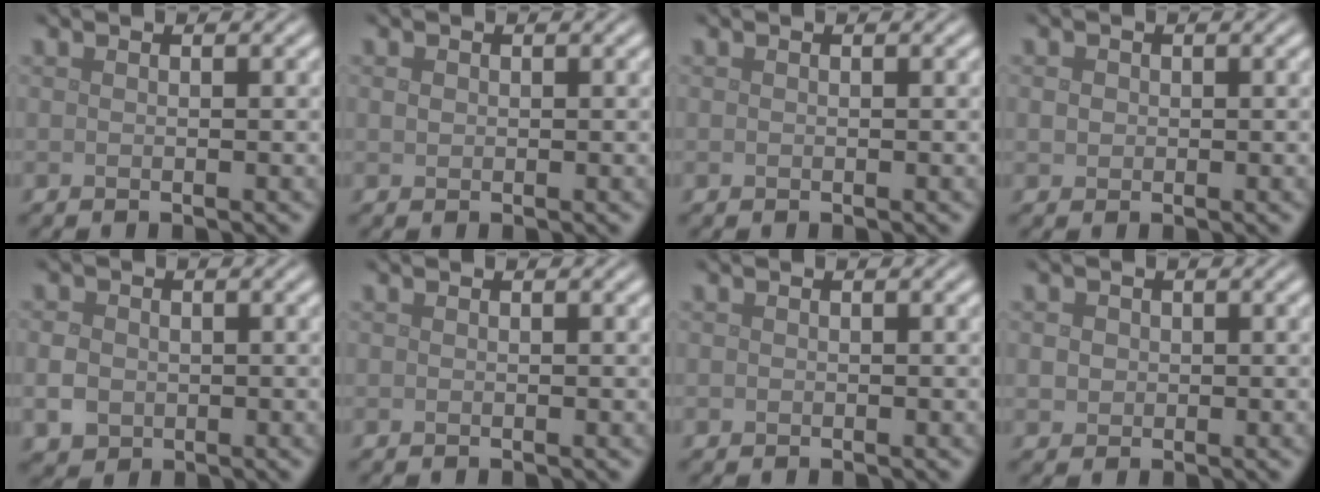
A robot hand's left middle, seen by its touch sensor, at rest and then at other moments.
{"total": 0.7, "force": [0.1, 0.6, 0.3], "torque": [-0.005, -0.001, 0.002]}
{"total": 0.0}
{"total": 0.9, "force": [0.1, 0.9, 0.3], "torque": [-0.002, -0.001, 0.001]}
{"total": 2.5, "force": [-0.4, 2.2, 1.3], "torque": [-0.025, -0.003, -0.009]}
{"total": 0.0}
{"total": 0.0}
{"total": 1.4, "force": [0.2, 1.3, 0.4], "torque": [-0.005, -0.002, 0.005]}